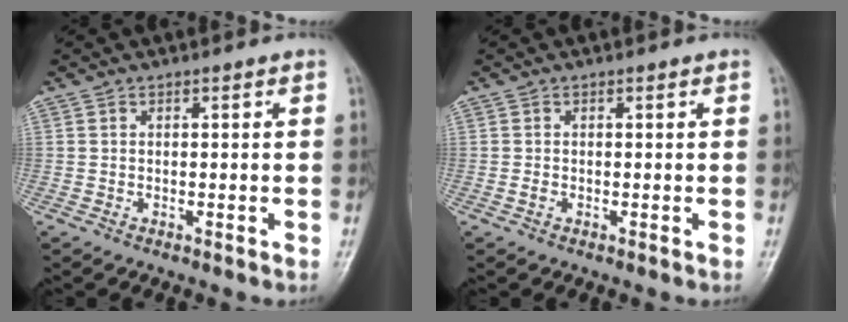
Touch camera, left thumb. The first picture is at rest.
{"total": 0.7, "force": [0.0, 0.5, 0.5], "torque": [-0.008, -0.001, -0.001]}